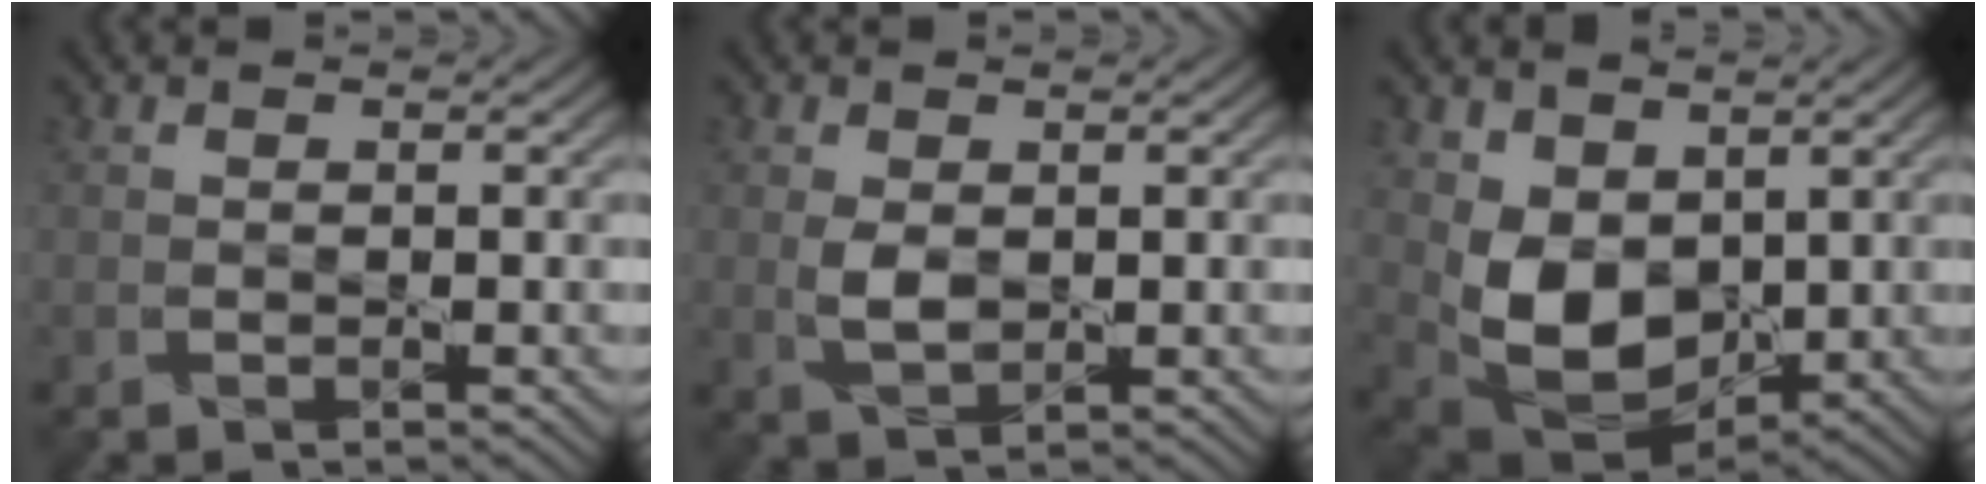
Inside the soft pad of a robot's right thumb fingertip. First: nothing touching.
{"total": 2.5, "force": [0.3, 1.5, 2.0], "torque": [-0.049, -0.003, 0.010]}
{"total": 8.4, "force": [1.7, 5.8, 5.8], "torque": [-0.135, -0.016, 0.033]}